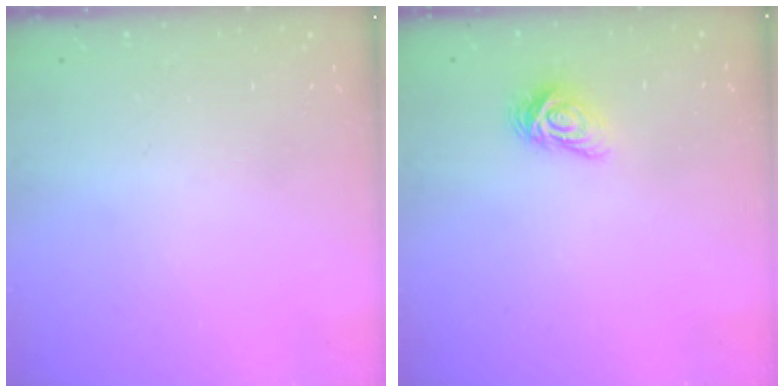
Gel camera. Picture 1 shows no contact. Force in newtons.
{"total": 5.0, "press": 4.9, "slide": 0.7}